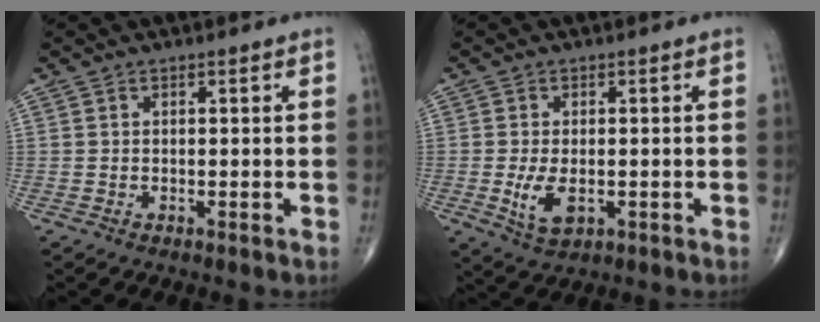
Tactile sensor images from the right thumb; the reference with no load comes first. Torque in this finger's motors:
{"motor_torque": [0.02, 0.16, 0.35, 0.24, 0.16]}